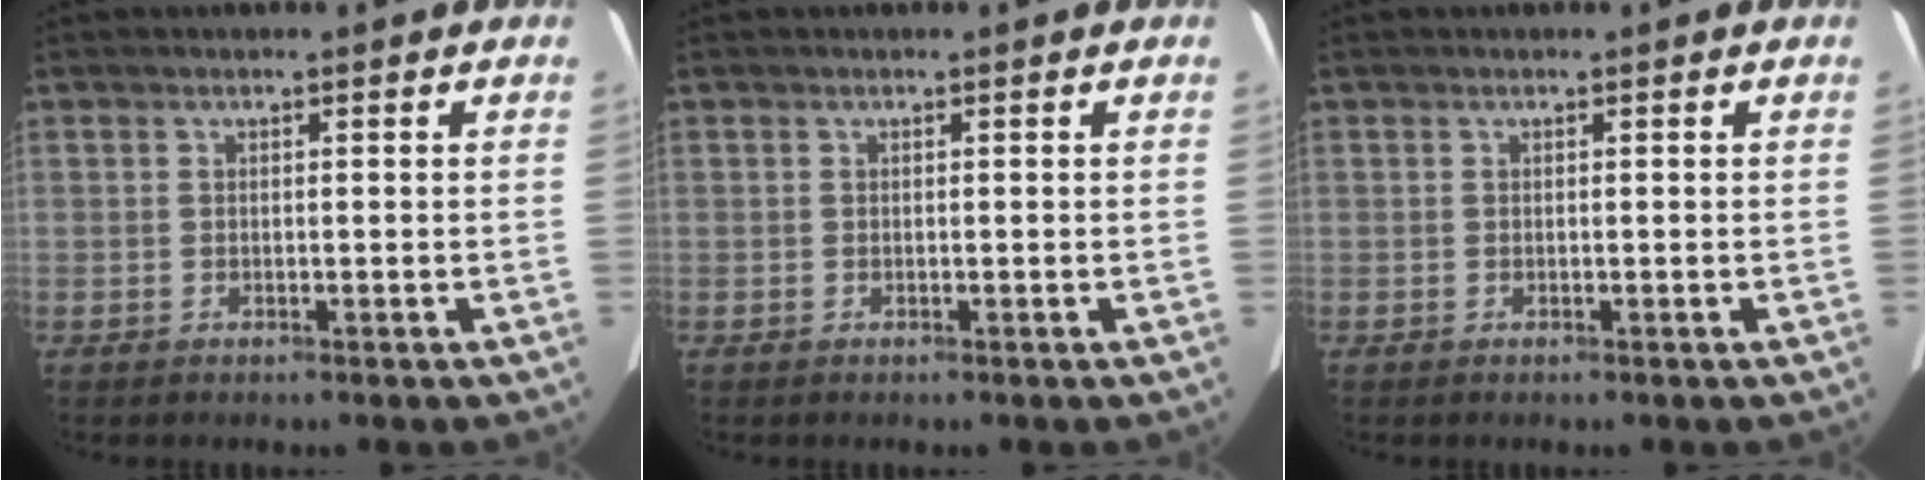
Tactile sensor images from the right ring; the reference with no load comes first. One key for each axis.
{"total": 0.0}
{"total": 0.0}